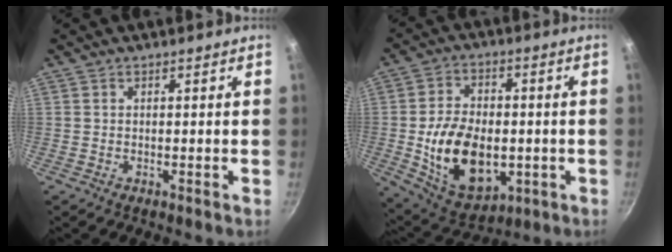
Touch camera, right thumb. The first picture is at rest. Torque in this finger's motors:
{"motor_torque": [-0.09, 1.21, 0.64, 0.76, 0.16]}